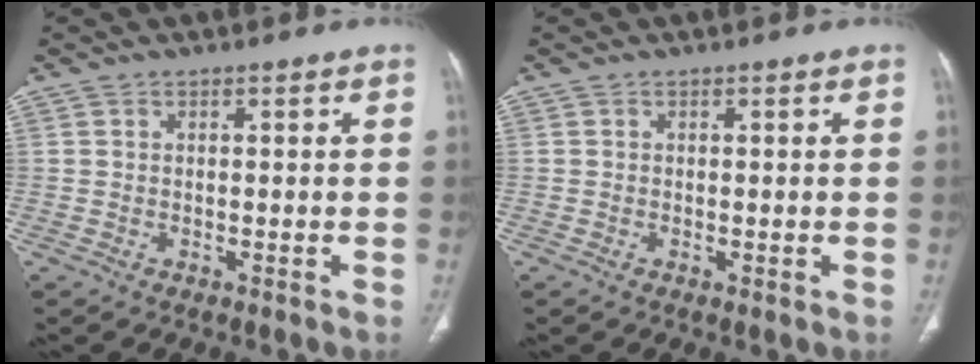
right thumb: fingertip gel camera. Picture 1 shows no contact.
{"total": 0.5, "force": [-0.1, 0.2, 0.4], "torque": [-0.008, -0.003, -0.003]}